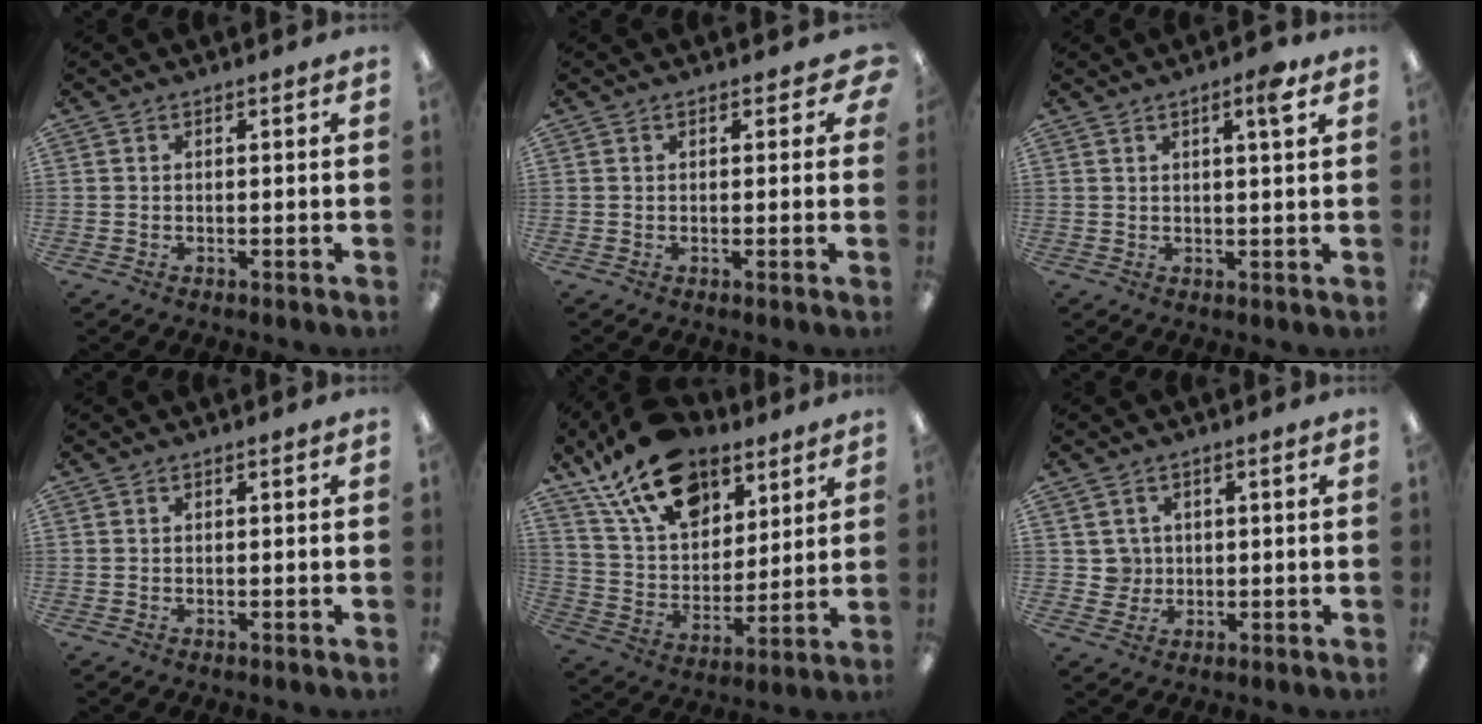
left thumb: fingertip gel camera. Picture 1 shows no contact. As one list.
[{"total": 2.3, "force": [1.1, 1.4, 1.4], "torque": [-0.012, 0.000, 0.016]}, {"total": 4.1, "force": [2.4, 0.5, 3.3], "torque": [-0.048, -0.005, 0.033]}, {"total": 0.0}, {"total": 19.7, "force": [13.0, 11.1, 9.9], "torque": [-0.173, -0.064, 0.236]}, {"total": 3.7, "force": [1.0, 3.5, 0.1], "torque": [0.002, 0.002, 0.014]}]